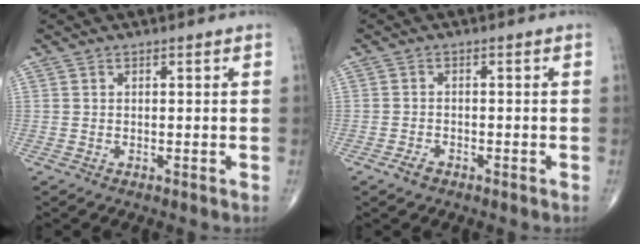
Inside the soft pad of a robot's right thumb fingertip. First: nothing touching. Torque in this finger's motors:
{"motor_torque": [0.05, -0.08, -0.13, -0.15, -0.01]}